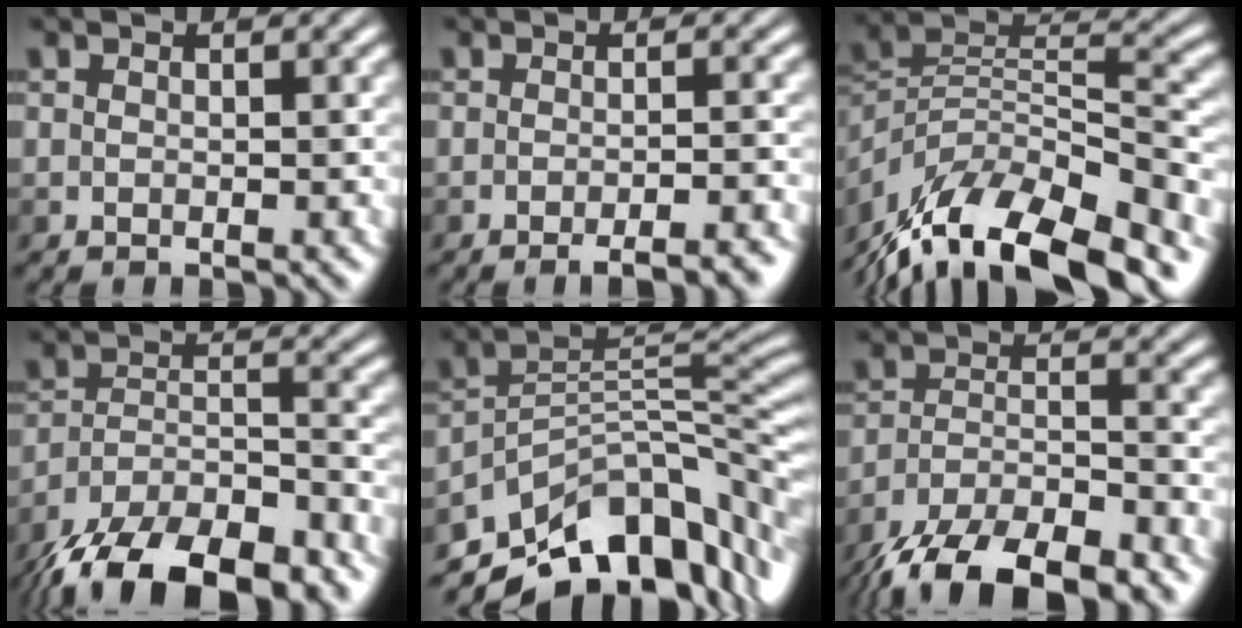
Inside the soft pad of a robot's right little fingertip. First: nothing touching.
{"total": 2.6, "force": [-1.8, 0.2, 1.9], "torque": [-0.014, 0.003, -0.033]}
{"total": 14.7, "force": [-12.4, 4.4, 6.4], "torque": [-0.131, 0.021, -0.209]}
{"total": 11.9, "force": [-10.1, 3.3, 5.4], "torque": [-0.106, -0.016, -0.177]}
{"total": 11.8, "force": [-9.2, 4.6, 5.7], "torque": [-0.083, 0.017, -0.166]}
{"total": 8.9, "force": [-7.6, 2.1, 4.2], "torque": [-0.079, -0.004, -0.144]}